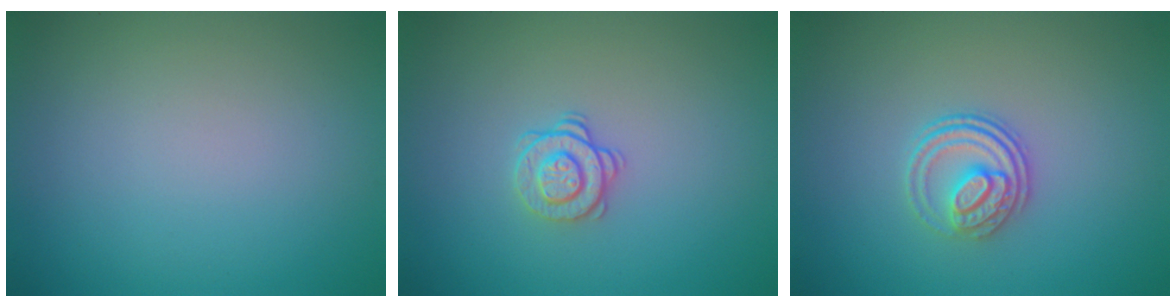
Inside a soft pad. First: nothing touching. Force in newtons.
{"total": 1.7, "press": 1.3, "slide": 1.1}
{"total": 2.9, "press": 2.4, "slide": 1.6}